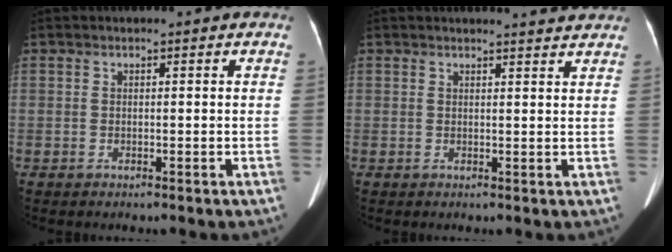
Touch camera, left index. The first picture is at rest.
{"total": 4.5, "force": [4.4, -0.1, 1.1], "torque": [-0.018, 0.003, 0.042]}